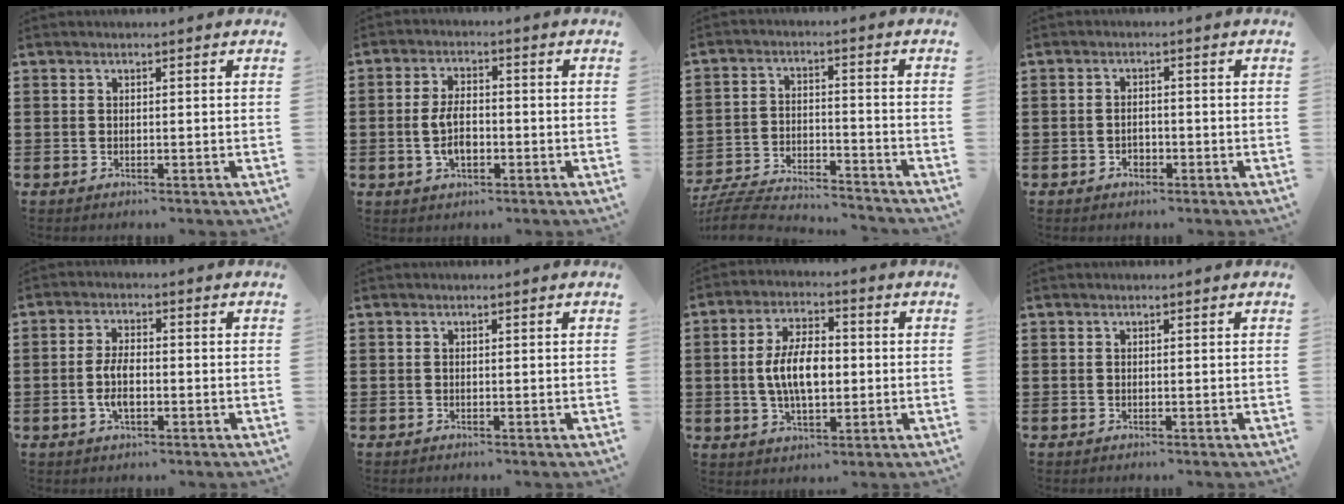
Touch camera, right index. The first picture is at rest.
{"total": 5.4, "force": [-0.9, 2.8, 4.5], "torque": [-0.104, 0.000, -0.022]}
{"total": 6.3, "force": [-6.2, 0.4, 1.2], "torque": [-0.042, -0.003, -0.128]}
{"total": 1.6, "force": [-0.8, 1.1, 0.9], "torque": [-0.020, 0.000, -0.017]}
{"total": 4.8, "force": [-0.9, 2.1, 4.2], "torque": [-0.097, 0.000, -0.023]}
{"total": 0.0}
{"total": 8.1, "force": [-0.2, 4.0, 7.0], "torque": [-0.142, 0.002, -0.012]}
{"total": 0.0}